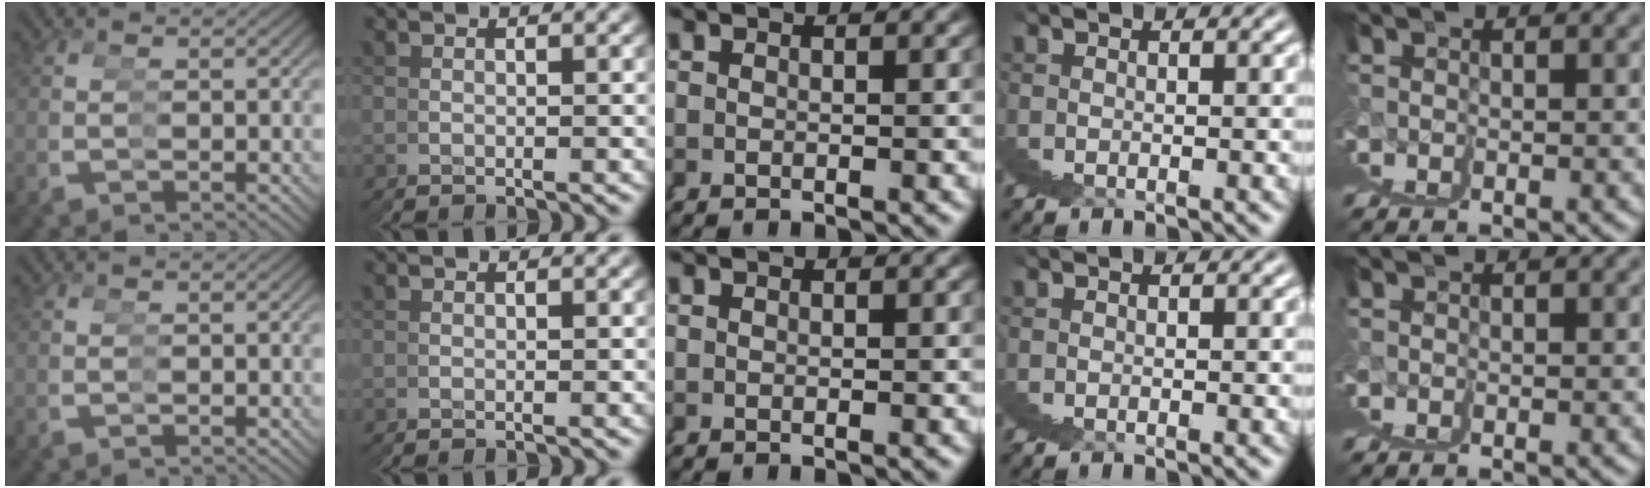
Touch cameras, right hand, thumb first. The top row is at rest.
{}